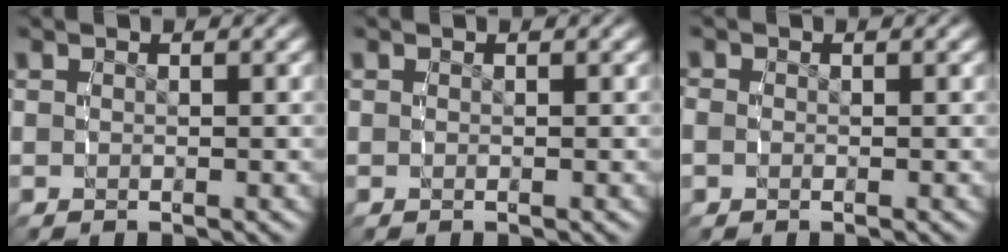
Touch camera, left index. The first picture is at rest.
{"total": 0.0}
{"total": 1.1, "force": [-0.2, 1.0, 0.4], "torque": [-0.018, 0.002, -0.006]}